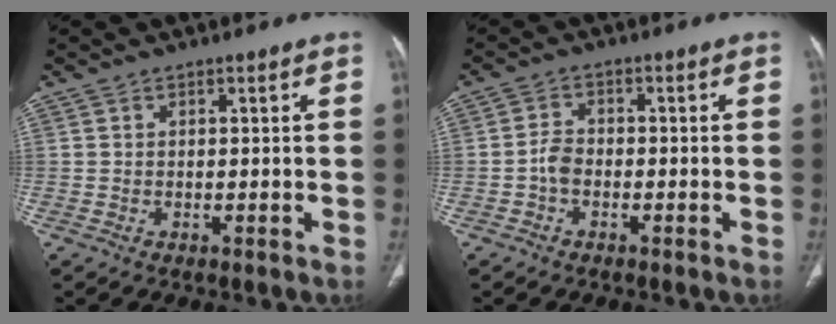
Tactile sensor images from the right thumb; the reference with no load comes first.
{"total": 2.7, "force": [-1.1, 1.8, 1.8], "torque": [-0.031, 0.012, -0.026]}